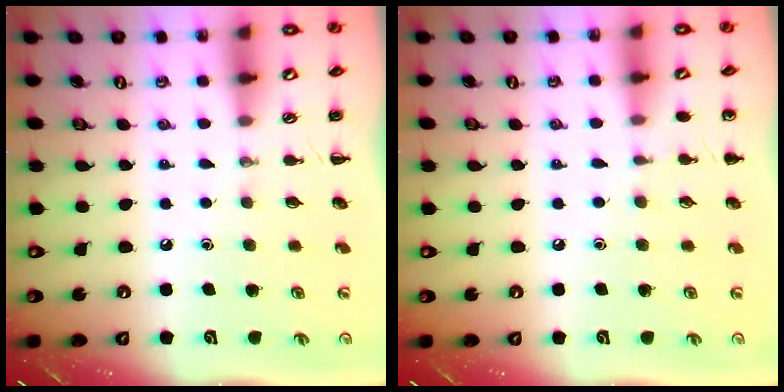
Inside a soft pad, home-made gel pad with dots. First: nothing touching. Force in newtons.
{"total": 4.0, "press": 3.8, "slide": 1.2}